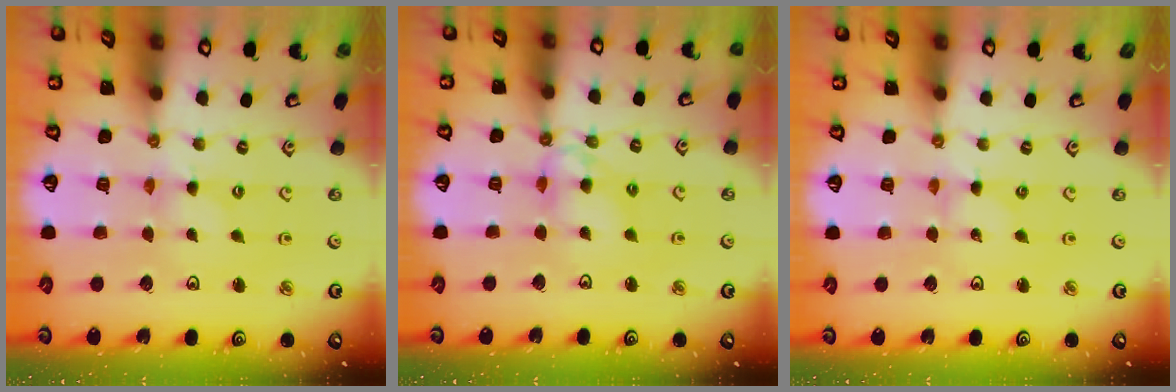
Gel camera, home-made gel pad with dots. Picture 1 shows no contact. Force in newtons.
{"total": 9.2, "press": 9.2, "slide": 0.9}
{"total": 0.0}